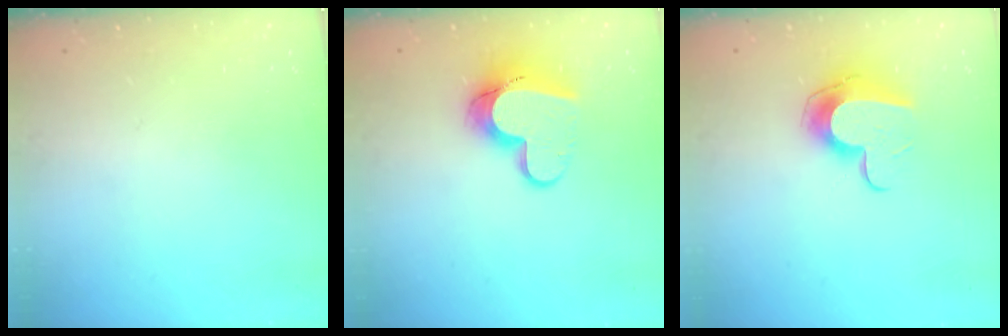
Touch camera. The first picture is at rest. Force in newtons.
{"total": 11.5, "press": 11.4, "slide": 1.2}
{"total": 11.5, "press": 11.5, "slide": 0.4}